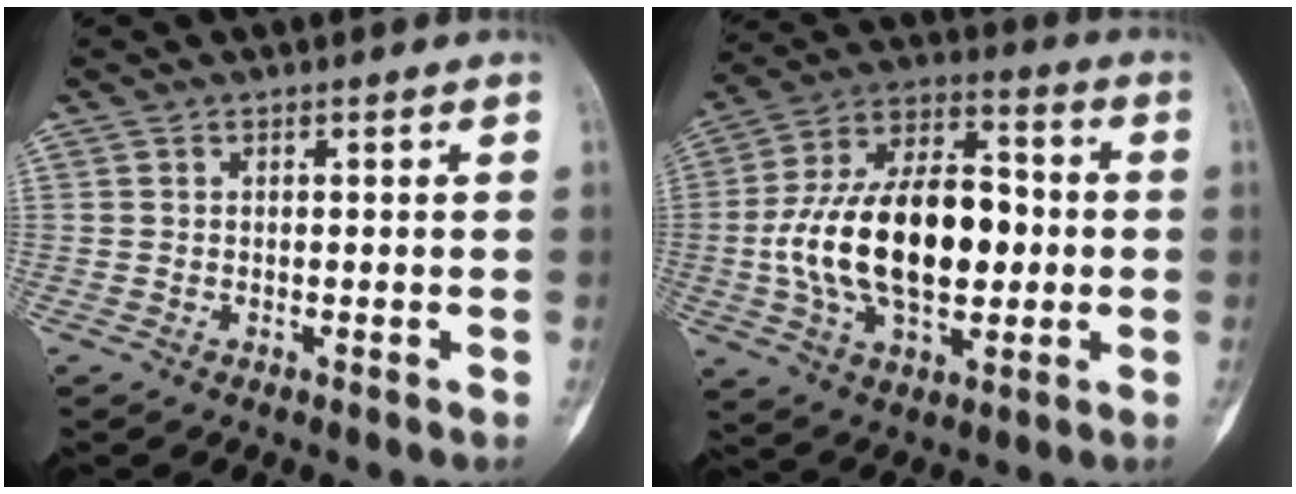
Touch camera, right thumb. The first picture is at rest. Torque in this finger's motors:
{"motor_torque": [1.80, 1.87, 1.44, -1.03, 0.66]}